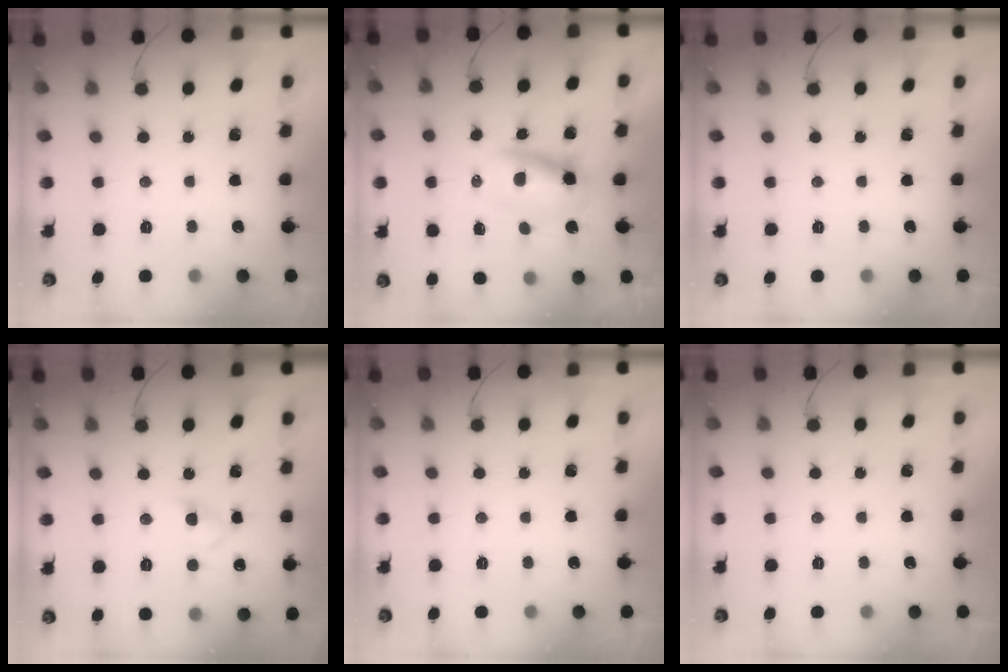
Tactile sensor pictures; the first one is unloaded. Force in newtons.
{"total": 5.8, "press": 5.7, "slide": 1.2}
{"total": 0.0}
{"total": 4.0, "press": 3.7, "slide": 1.5}
{"total": 0.0}
{"total": 0.0}